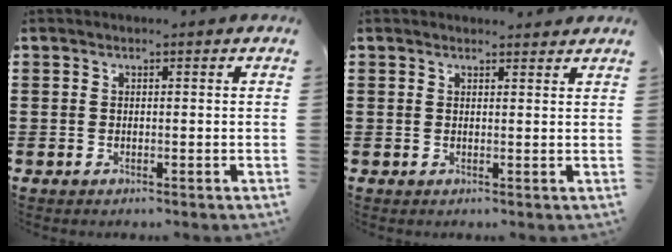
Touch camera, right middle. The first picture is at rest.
{"total": 1.2, "force": [1.1, 0.2, 0.1], "torque": [0.003, -0.001, 0.020]}